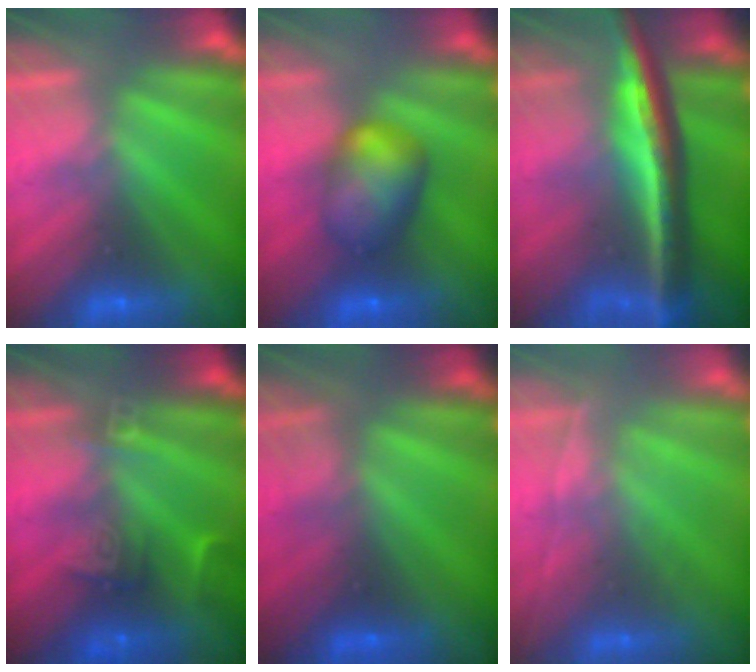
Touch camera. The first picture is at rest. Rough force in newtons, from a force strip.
{"total": 5.8}
{"total": 7.1}
{"total": 2.4}
{"total": 2.4}
{"total": 2.0}